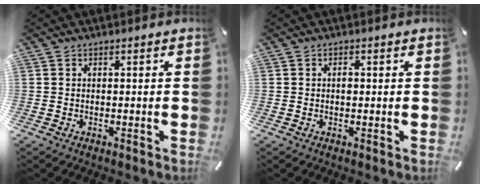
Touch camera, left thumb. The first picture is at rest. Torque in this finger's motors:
{"motor_torque": [0.12, 0.04, 0.27, -0.11, 0.00]}